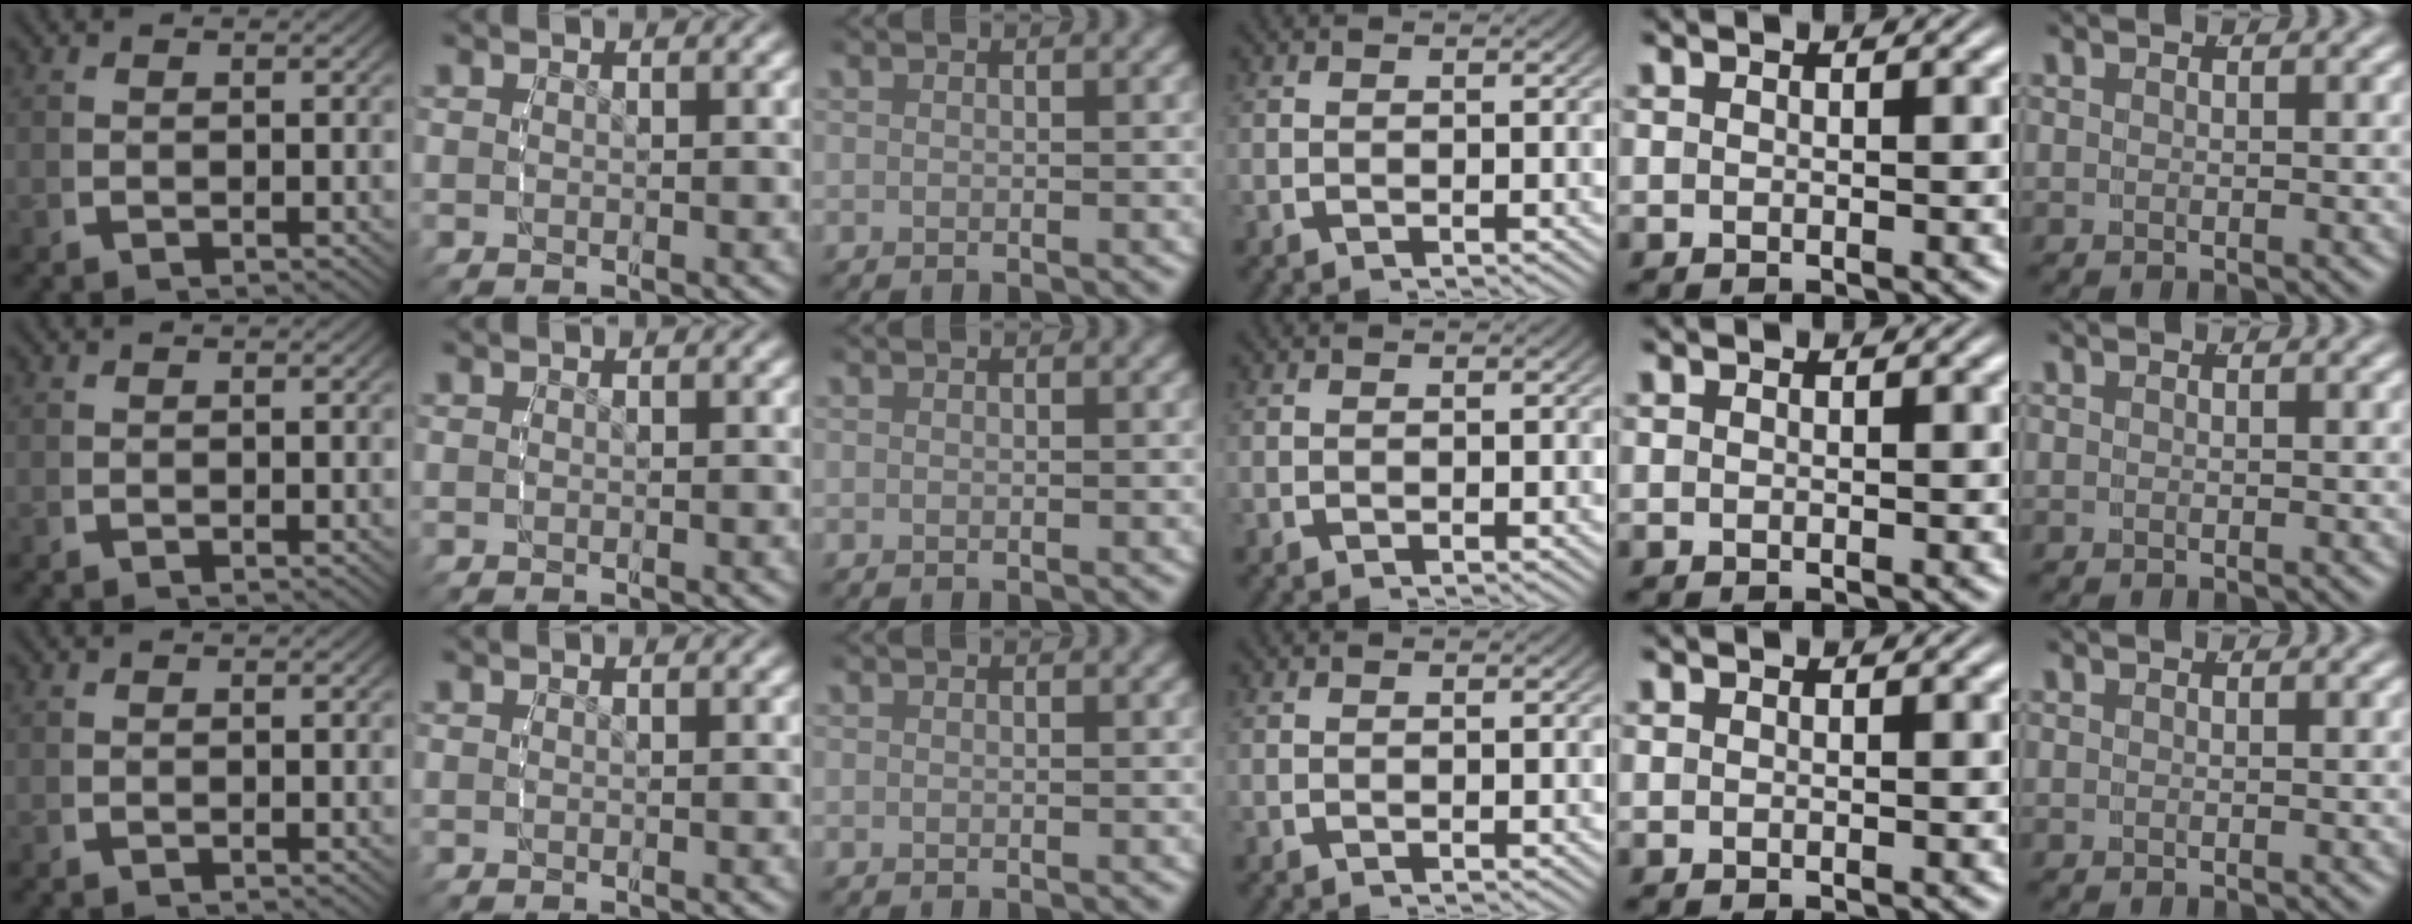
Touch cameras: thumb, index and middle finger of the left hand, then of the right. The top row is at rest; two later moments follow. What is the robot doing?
{"motion": "reach", "object": "router"}